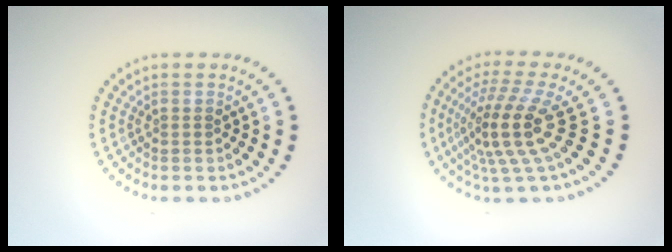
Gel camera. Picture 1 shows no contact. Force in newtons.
{"total": 5.0, "press": 3.5, "slide": 3.6}